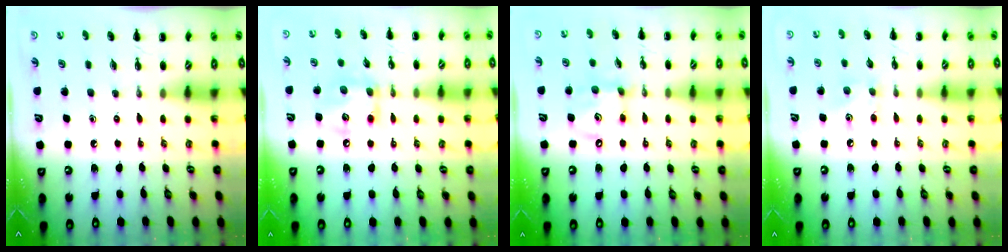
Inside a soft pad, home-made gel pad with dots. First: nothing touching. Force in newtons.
{"total": 10.7, "press": 10.7, "slide": 0.6}
{"total": 10.1, "press": 9.9, "slide": 1.9}
{"total": 5.5, "press": 5.4, "slide": 1.3}